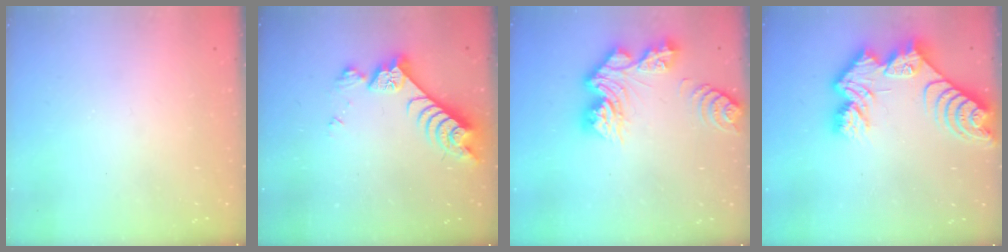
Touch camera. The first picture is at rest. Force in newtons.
{"total": 7.3, "press": 7.2, "slide": 1.2}
{"total": 13.3, "press": 13.3, "slide": 1.2}
{"total": 14.5, "press": 14.4, "slide": 1.1}